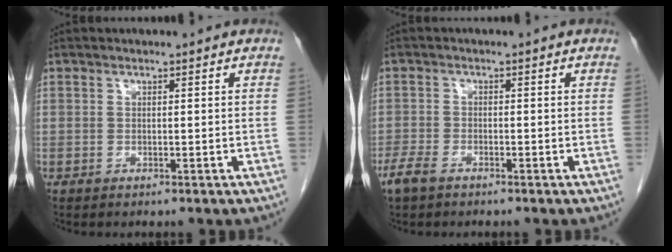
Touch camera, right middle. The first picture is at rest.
{"total": 3.1, "force": [-2.2, 1.2, 1.8], "torque": [-0.043, -0.004, -0.040]}